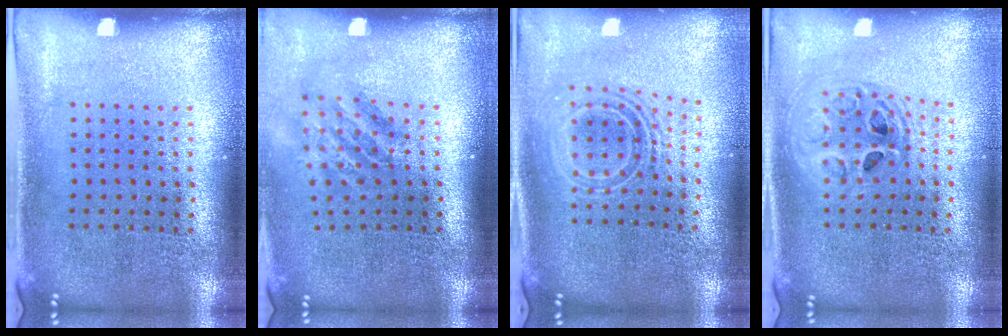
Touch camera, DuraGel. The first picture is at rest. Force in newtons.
{"total": 1.7, "press": 1.2, "slide": 1.2}
{"total": 2.0, "press": 1.5, "slide": 1.4}
{"total": 1.7, "press": 1.4, "slide": 0.9}